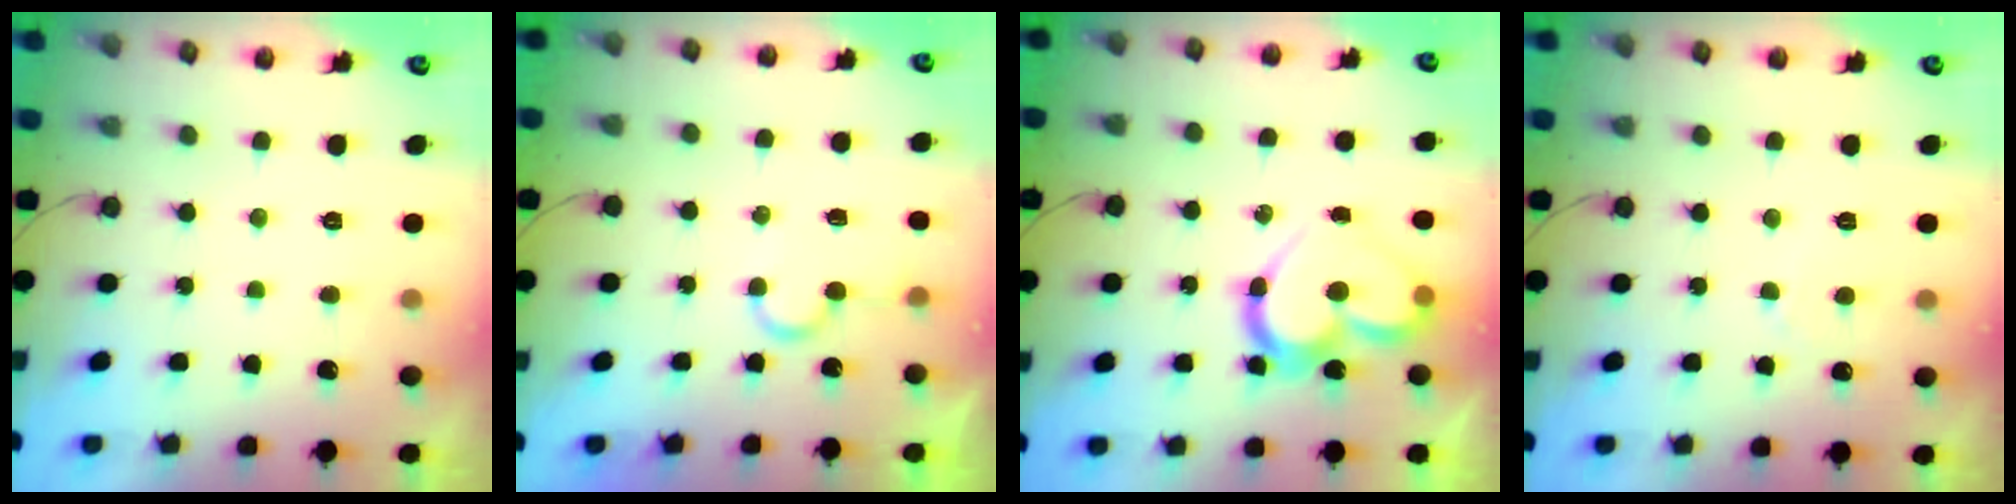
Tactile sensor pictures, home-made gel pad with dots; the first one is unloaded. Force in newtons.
{"total": 6.9, "press": 6.9, "slide": 0.6}
{"total": 15.0, "press": 14.8, "slide": 2.0}
{"total": 3.0, "press": 3.0, "slide": 0.3}